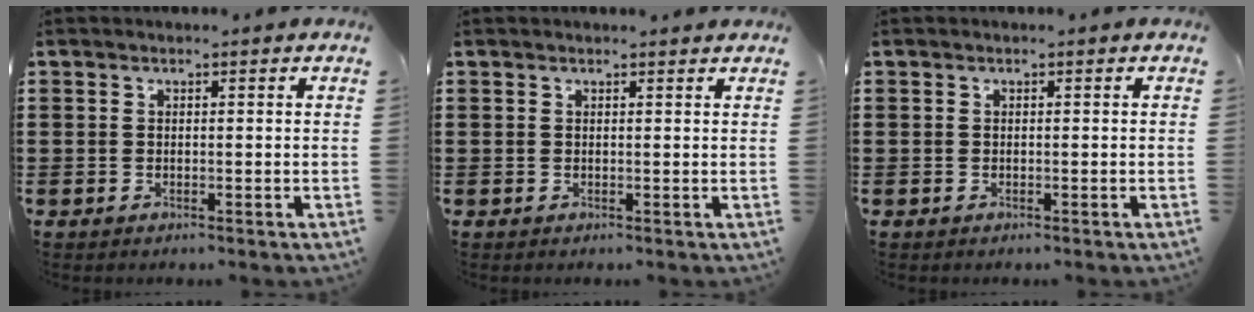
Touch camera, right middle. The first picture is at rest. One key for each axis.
{"total": 0.7, "fx": 0.7, "fy": -0.1, "fz": 0.2, "tx": 0.004, "ty": -0.004, "tz": 0.012}
{"total": 0.0}